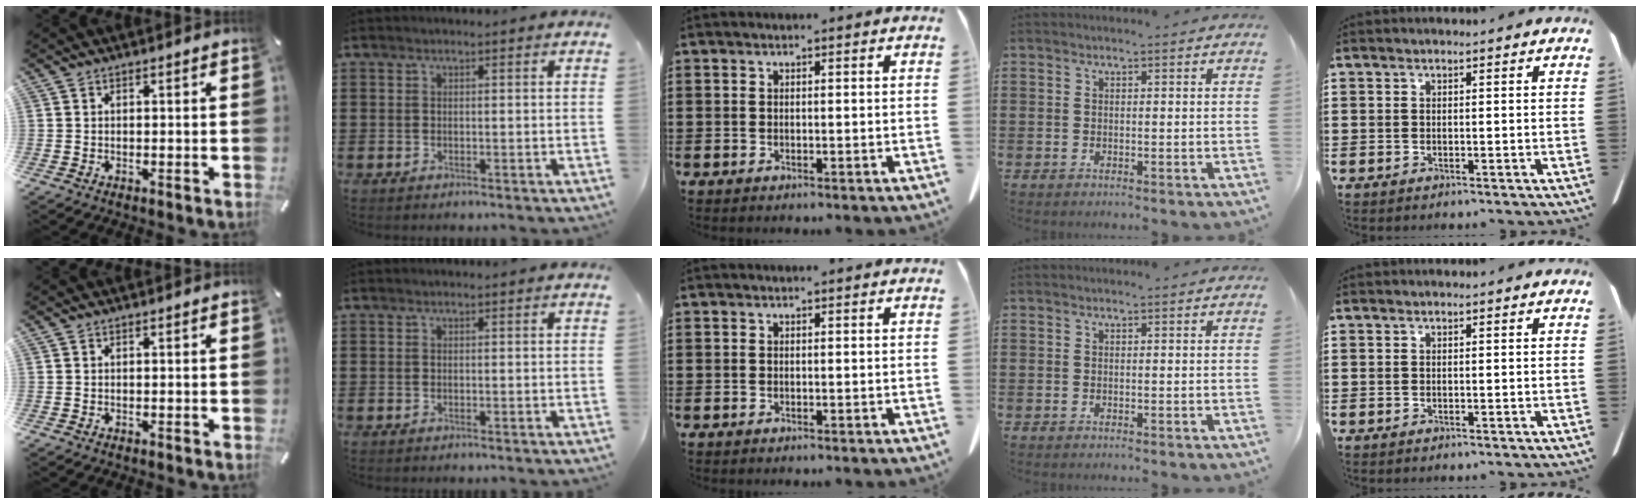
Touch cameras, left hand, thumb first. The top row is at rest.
{}